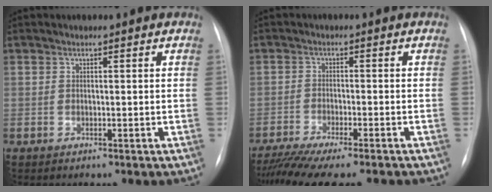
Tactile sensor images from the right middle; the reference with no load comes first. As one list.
[{"total": 12.6, "force": [-11.0, 0.7, 6.1], "torque": [-0.089, -0.021, -0.166]}]